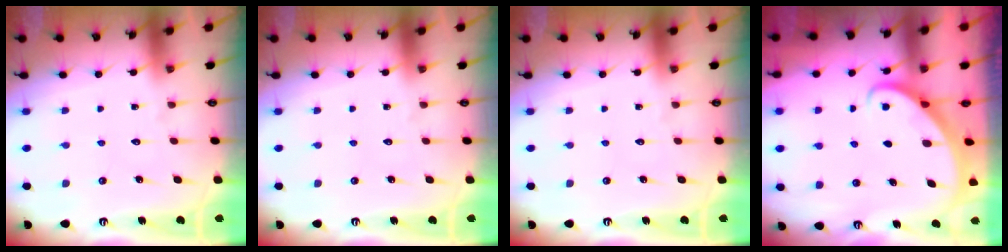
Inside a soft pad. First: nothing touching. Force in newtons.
{"total": 0.0}
{"total": 0.0}
{"total": 2.7, "press": 2.7, "slide": 0.2}